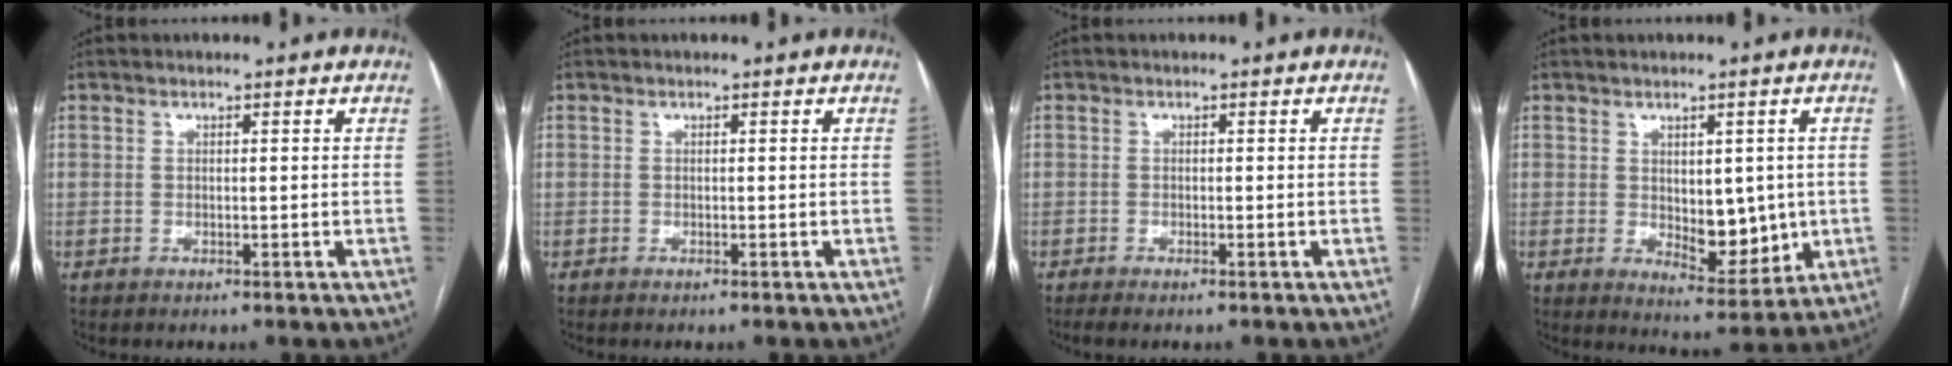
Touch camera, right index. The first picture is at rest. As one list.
[{"total": 0.0}, {"total": 1.5, "force": [-1.2, -0.1, 0.9], "torque": [-0.013, -0.002, -0.018]}, {"total": 7.6, "force": [-0.2, 3.7, 6.6], "torque": [-0.086, -0.005, 0.014]}]